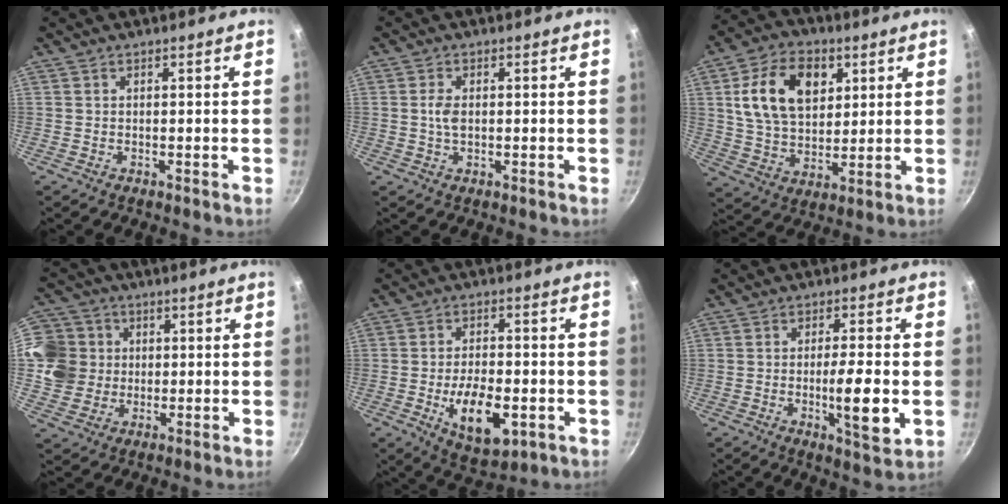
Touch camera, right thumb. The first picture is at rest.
{"total": 2.8, "force": [0.2, 1.6, 2.3], "torque": [-0.042, 0.002, 0.002]}
{"total": 16.1, "force": [5.0, 10.8, 10.9], "torque": [-0.166, -0.005, 0.085]}
{"total": 11.4, "force": [1.7, 10.6, 3.7], "torque": [-0.042, 0.008, 0.026]}
{"total": 12.2, "force": [-3.3, 6.2, 10.0], "torque": [-0.142, 0.005, -0.042]}
{"total": 9.3, "force": [-1.7, 1.8, 8.9], "torque": [-0.145, -0.002, -0.026]}